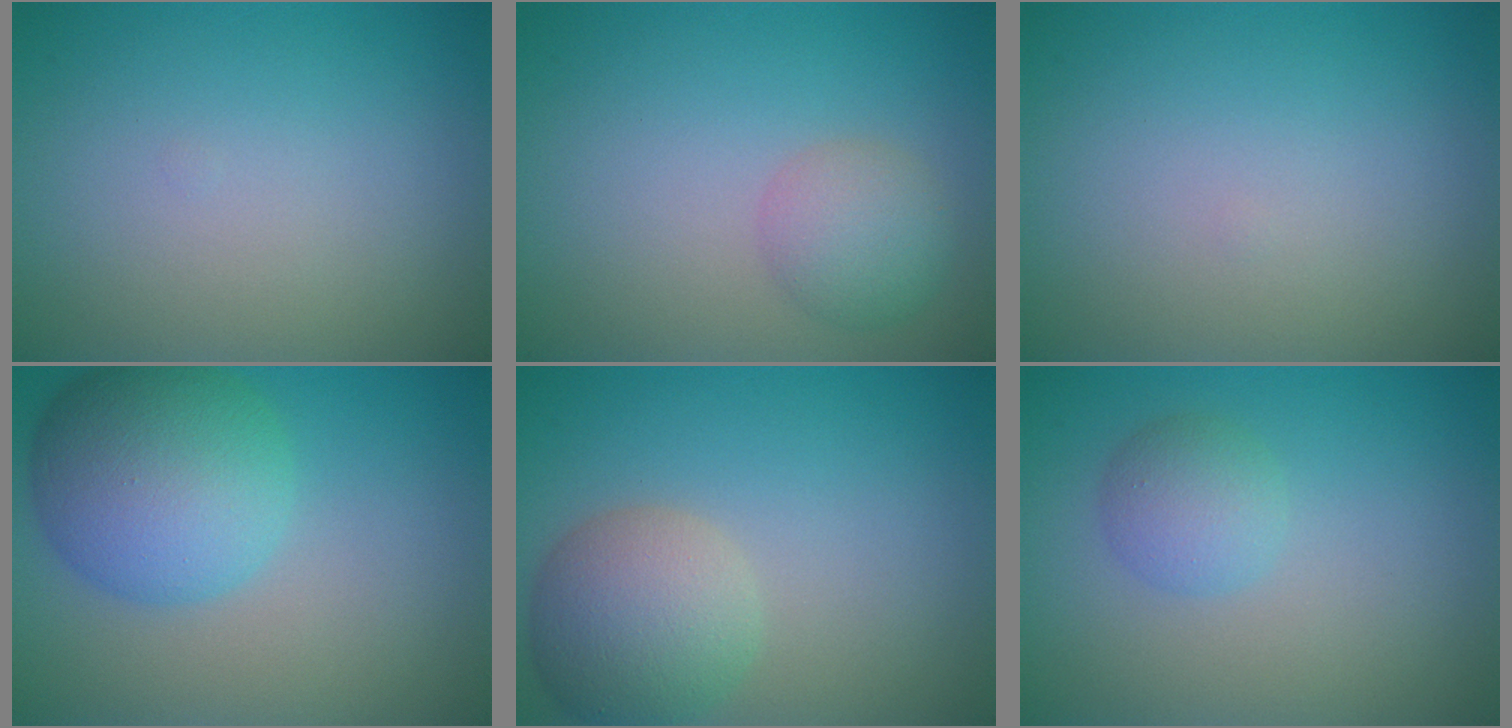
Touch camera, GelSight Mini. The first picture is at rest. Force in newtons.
{"total": 2.8, "press": 2.8, "slide": 0.1}
{"total": 0.0}
{"total": 8.1, "press": 8.1, "slide": 0.2}
{"total": 5.3, "press": 5.3, "slide": 0.3}
{"total": 2.4, "press": 2.4, "slide": 0.2}